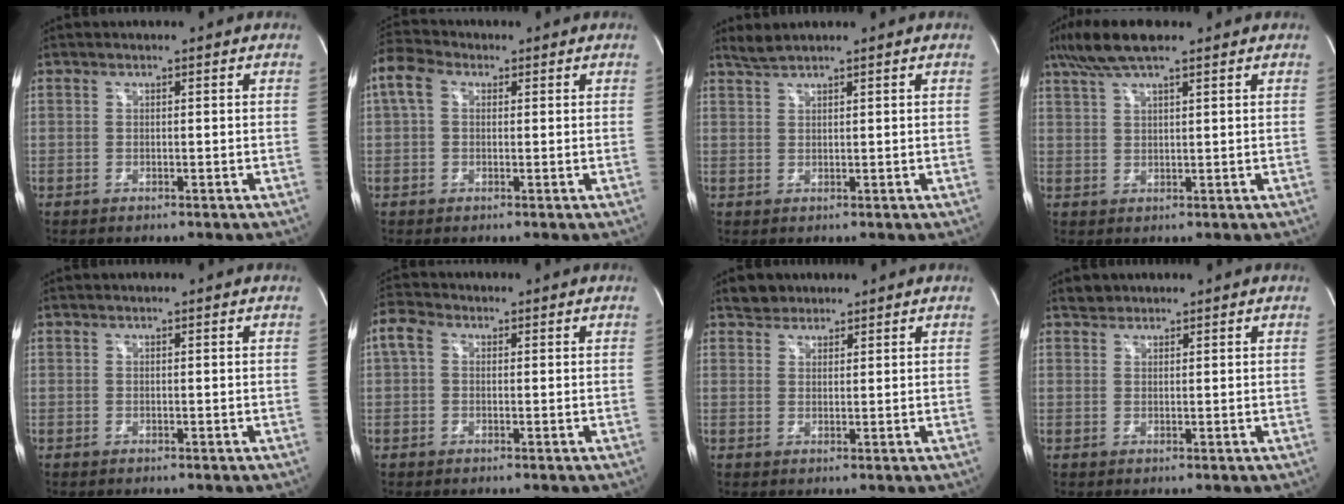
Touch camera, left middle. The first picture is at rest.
{"total": 5.9, "force": [1.9, 4.0, 3.9], "torque": [-0.105, 0.036, 0.034]}
{"total": 1.9, "force": [1.8, -0.4, 0.4], "torque": [-0.011, 0.009, 0.041]}
{"total": 7.7, "force": [5.6, 1.3, 5.1], "torque": [-0.102, 0.029, 0.101]}
{"total": 0.0}
{"total": 3.7, "force": [0.9, 2.6, 2.5], "torque": [-0.068, 0.025, 0.016]}
{"total": 2.5, "force": [2.0, 1.5, 0.0], "torque": [-0.001, 0.012, 0.031]}
{"total": 1.4, "force": [1.2, 0.7, -0.1], "torque": [0.003, 0.007, 0.019]}